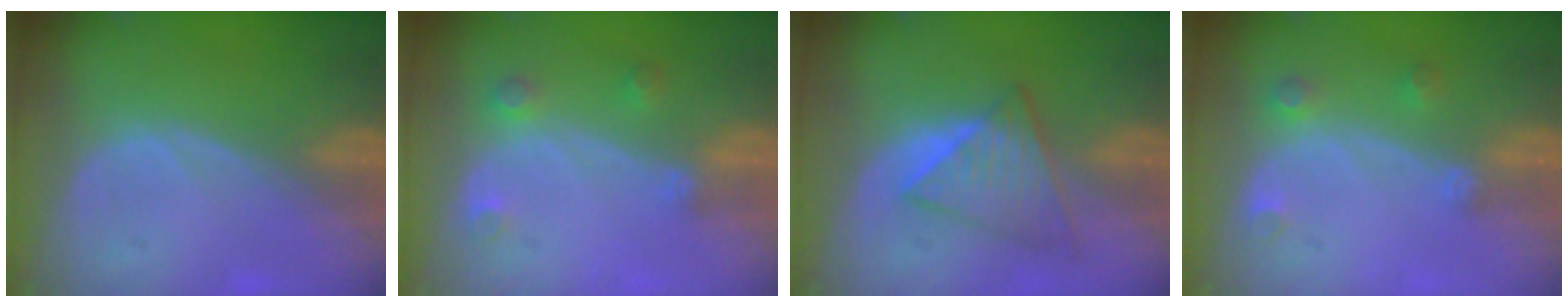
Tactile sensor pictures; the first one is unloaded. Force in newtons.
{"total": 2.9, "press": 2.8, "slide": 0.8}
{"total": 6.1, "press": 6.1, "slide": 0.3}
{"total": 2.6, "press": 2.6, "slide": 0.2}